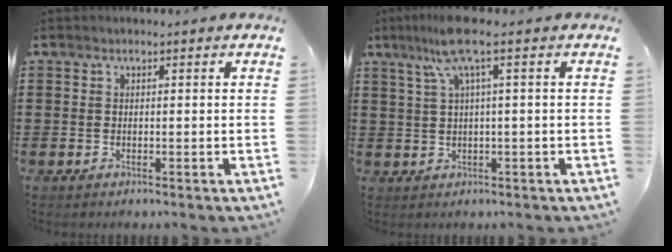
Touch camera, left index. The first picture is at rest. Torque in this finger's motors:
{"motor_torque": [1.13, -1.01, 0.58, 0.18]}